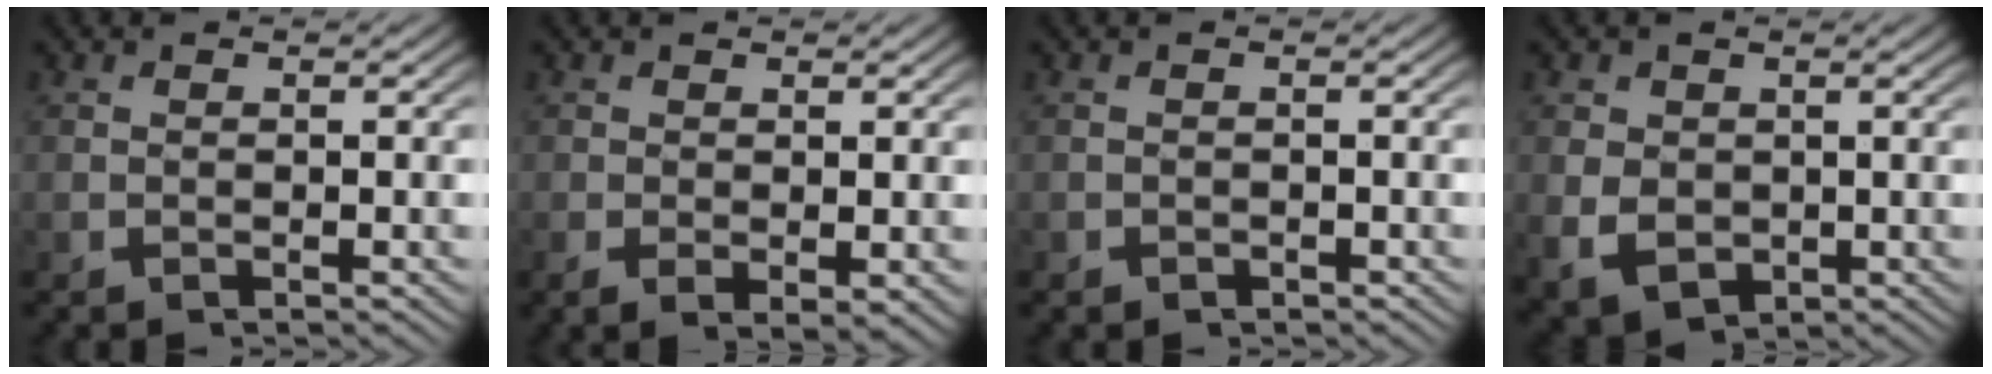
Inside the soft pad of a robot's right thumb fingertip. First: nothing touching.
{"total": 1.4, "force": [0.2, 0.7, 1.2], "torque": [-0.023, -0.011, 0.012]}
{"total": 0.8, "force": [-0.7, 0.4, 0.1], "torque": [0.000, -0.006, -0.011]}
{"total": 5.5, "force": [-0.8, 4.5, 3.1], "torque": [-0.079, -0.041, 0.010]}